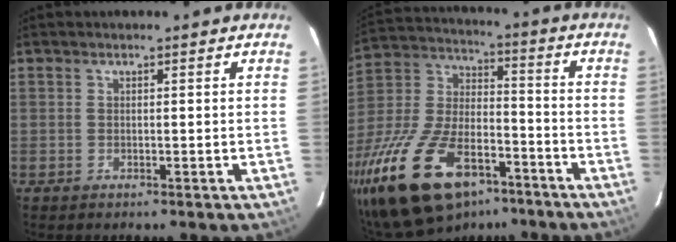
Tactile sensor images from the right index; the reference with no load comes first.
{"total": 26.2, "force": [-16.4, 12.6, 16.1], "torque": [-0.326, -0.013, -0.272]}